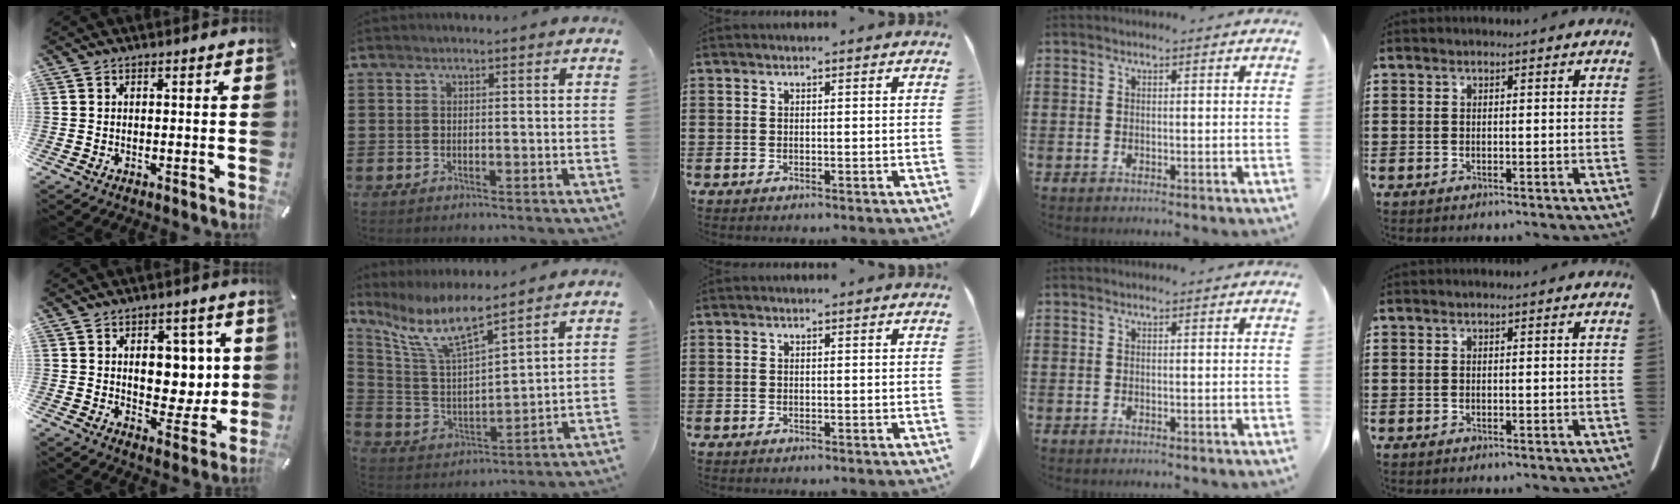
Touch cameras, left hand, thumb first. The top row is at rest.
{"thumb": {"total": 8.4, "force": [2.0, 6.4, 5.1], "torque": [-0.056, -0.011, 0.030]}, "index": {"total": 8.8, "force": [6.7, 1.7, 5.4], "torque": [-0.131, -0.030, 0.117]}}